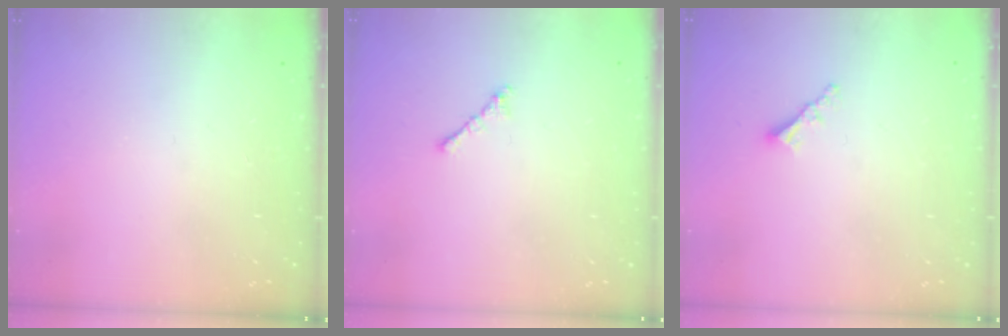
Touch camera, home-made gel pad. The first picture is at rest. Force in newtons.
{"total": 1.0, "press": 0.9, "slide": 0.4}
{"total": 2.5, "press": 2.5, "slide": 0.3}